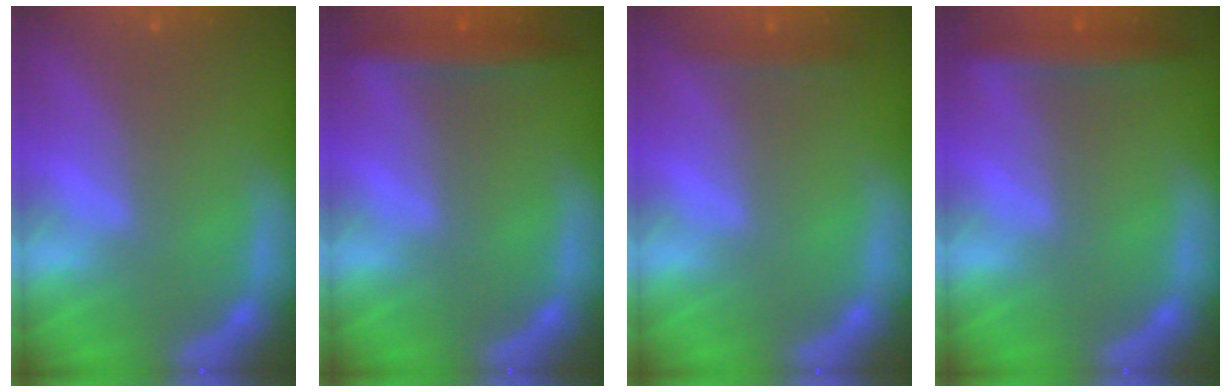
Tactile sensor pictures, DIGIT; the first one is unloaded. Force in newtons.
{"total": 2.9}
{"total": 1.4}
{"total": 2.9}